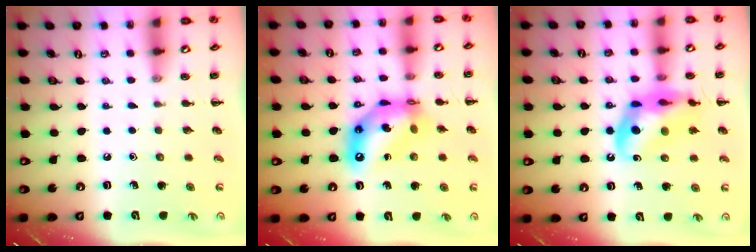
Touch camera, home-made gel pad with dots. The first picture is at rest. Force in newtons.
{"total": 13.8, "press": 13.2, "slide": 4.2}
{"total": 15.7, "press": 15.3, "slide": 3.4}